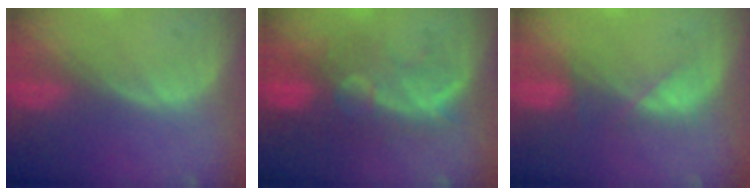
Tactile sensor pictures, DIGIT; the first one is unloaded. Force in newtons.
{"total": 9.9, "press": 8.6, "slide": 4.9}
{"total": 2.9, "press": 2.9, "slide": 0.7}